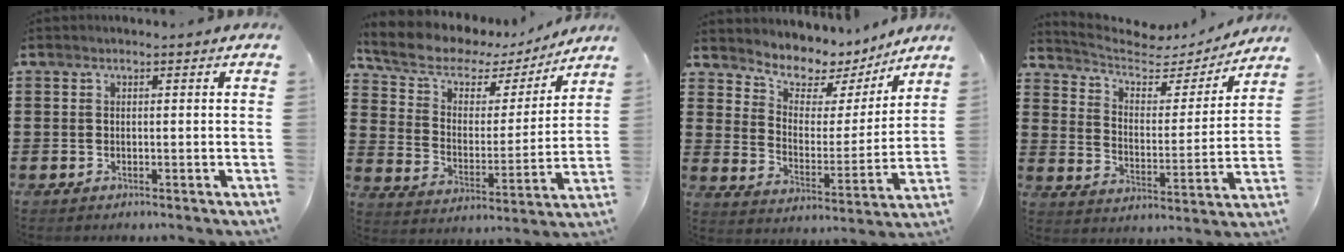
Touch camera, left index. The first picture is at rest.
{"total": 6.6, "force": [5.0, 3.5, 2.4], "torque": [-0.080, -0.028, 0.084]}
{"total": 6.7, "force": [5.8, 3.2, 0.9], "torque": [-0.053, -0.046, 0.100]}
{"total": 5.1, "force": [4.1, 2.5, 1.9], "torque": [-0.062, -0.024, 0.064]}